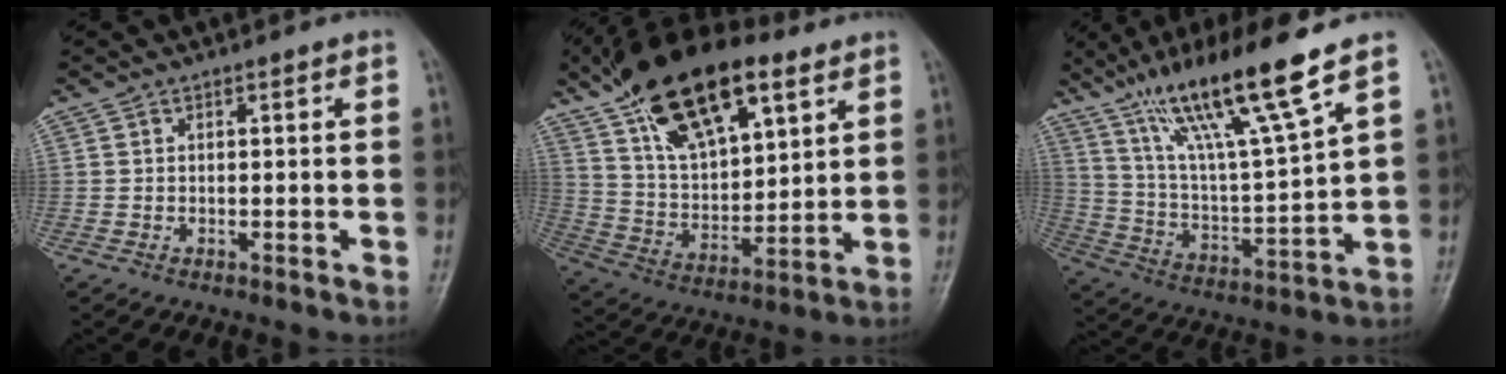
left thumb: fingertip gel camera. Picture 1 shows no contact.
{"total": 21.8, "force": [12.5, 9.7, 14.9], "torque": [-0.231, -0.038, 0.231]}
{"total": 18.8, "force": [12.4, 1.6, 14.0], "torque": [-0.236, -0.056, 0.227]}